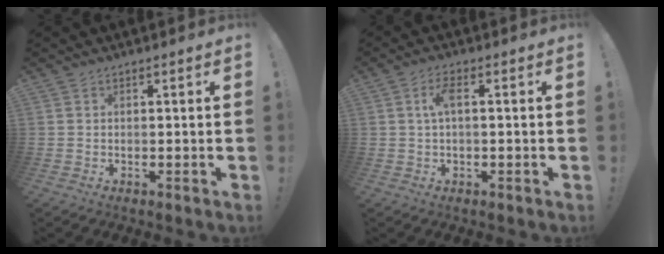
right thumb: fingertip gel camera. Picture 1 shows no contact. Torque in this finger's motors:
{"motor_torque": [0.05, 0.02, 0.71, -0.80, 0.23]}